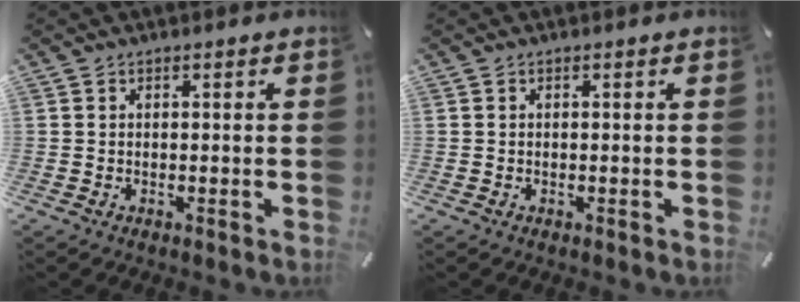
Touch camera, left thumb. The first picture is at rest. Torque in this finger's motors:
{"motor_torque": [0.00, 0.00, 0.00, 0.00, 0.00]}